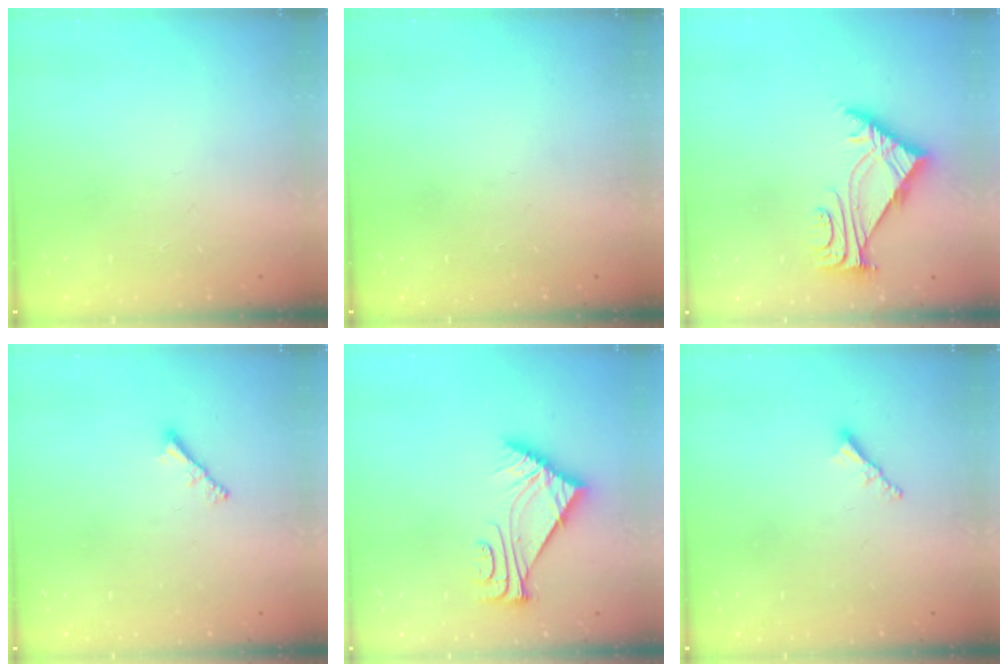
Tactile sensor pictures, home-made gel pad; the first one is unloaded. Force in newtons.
{"total": 0.0}
{"total": 6.2, "press": 6.2, "slide": 0.7}
{"total": 1.9, "press": 1.8, "slide": 0.5}
{"total": 7.6, "press": 7.6, "slide": 0.9}
{"total": 2.5, "press": 2.5, "slide": 0.3}